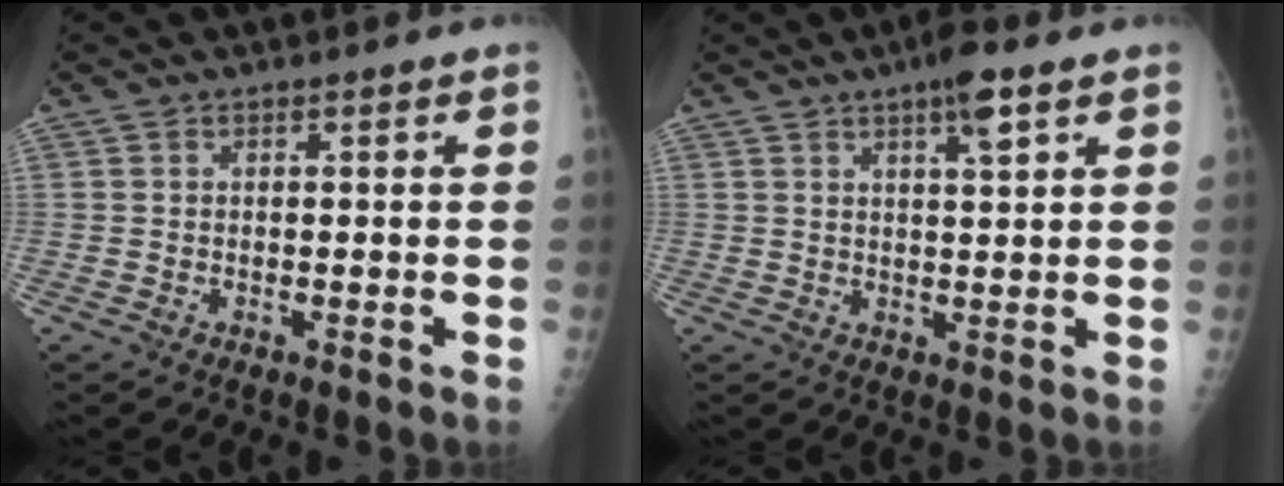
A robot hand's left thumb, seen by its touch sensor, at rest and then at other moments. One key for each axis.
{"total": 5.4, "fx": 3.1, "fy": 0.9, "fz": 4.3, "tx": -0.070, "ty": -0.009, "tz": 0.047}